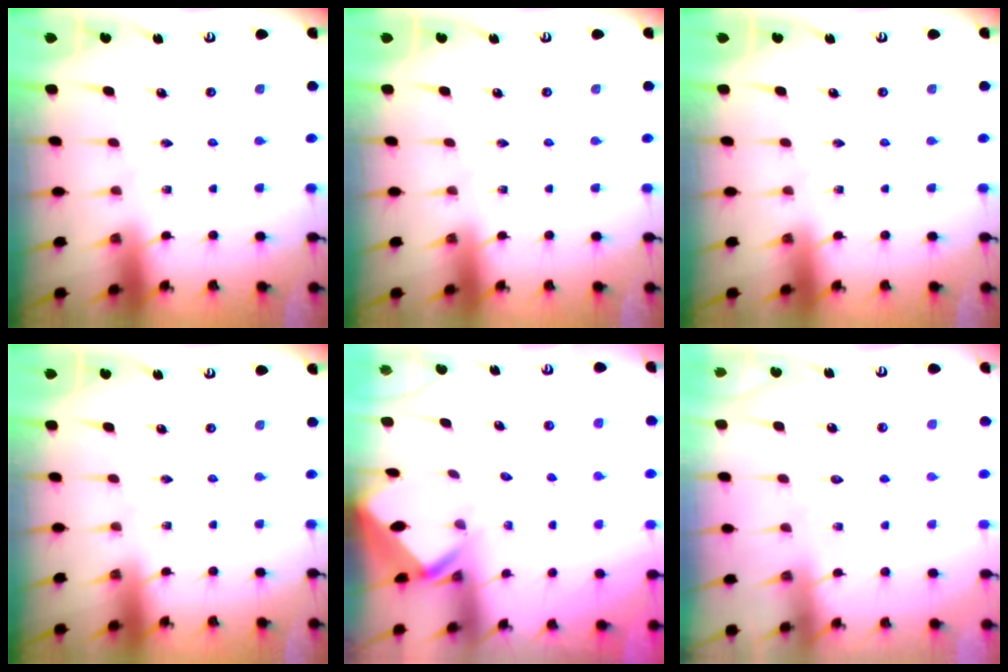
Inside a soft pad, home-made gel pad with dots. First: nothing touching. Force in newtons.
{"total": 0.0}
{"total": 0.0}
{"total": 0.0}
{"total": 2.7, "press": 2.6, "slide": 0.3}
{"total": 5.8, "press": 5.8, "slide": 0.8}